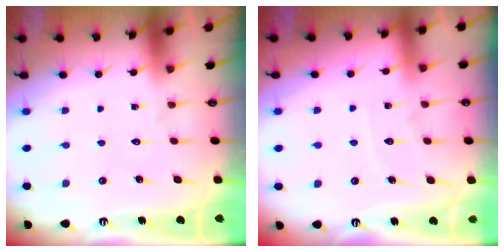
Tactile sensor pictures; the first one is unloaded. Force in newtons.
{"total": 4.9, "press": 4.9, "slide": 0.3}